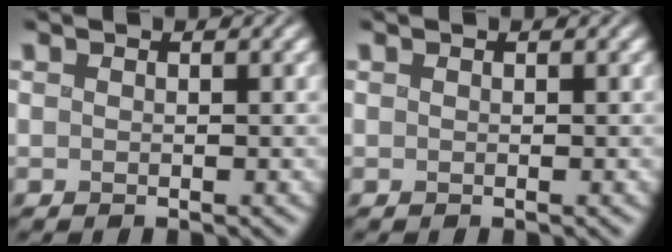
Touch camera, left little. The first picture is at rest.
{"total": 0.0}